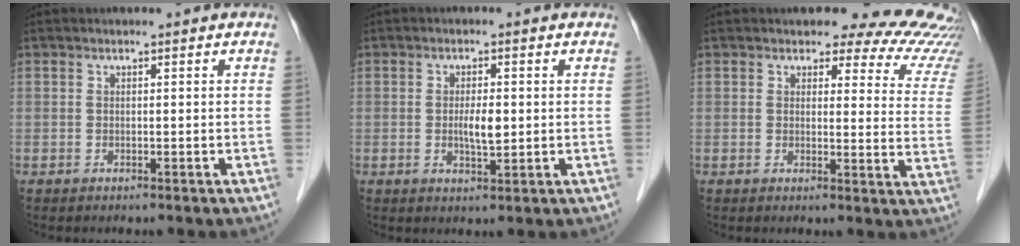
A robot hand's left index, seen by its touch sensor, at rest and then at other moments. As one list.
[{"total": 3.3, "force": [-0.3, 0.9, 3.2], "torque": [-0.058, -0.006, -0.003]}, {"total": 13.8, "force": [12.9, 3.6, 3.1], "torque": [0.004, -0.075, 0.102]}]